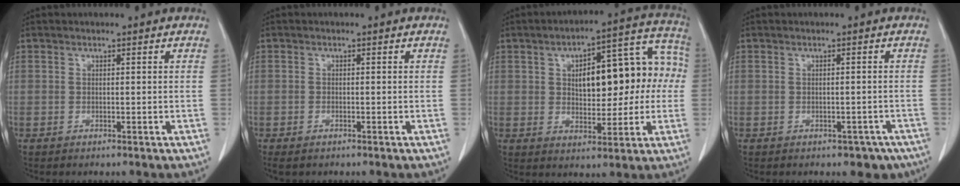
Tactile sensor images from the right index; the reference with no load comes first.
{"total": 1.6, "force": [-1.2, 0.5, 0.9], "torque": [-0.017, -0.004, -0.014]}
{"total": 16.1, "force": [1.5, 6.9, 14.5], "torque": [-0.197, 0.050, 0.030]}
{"total": 3.3, "force": [-2.2, 2.0, 1.4], "torque": [-0.004, 0.007, -0.022]}